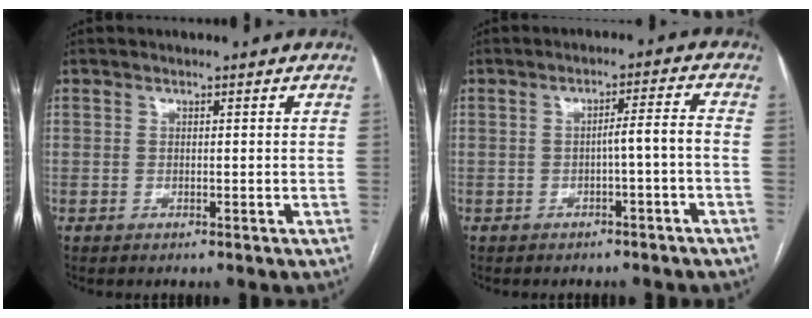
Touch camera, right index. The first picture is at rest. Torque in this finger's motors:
{"motor_torque": [0.50, -0.17, 0.21, 0.05]}